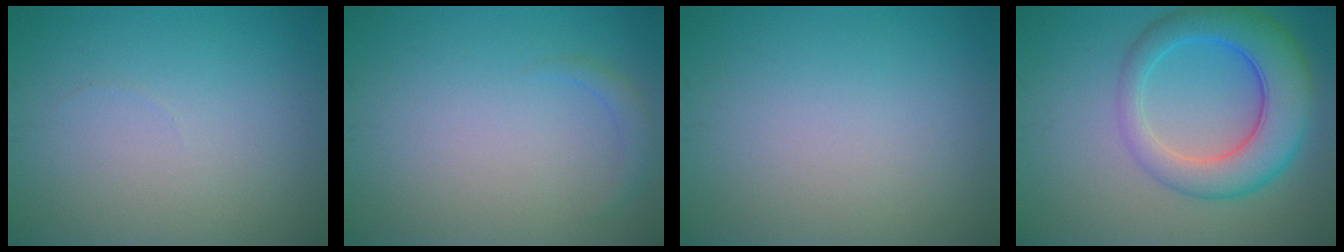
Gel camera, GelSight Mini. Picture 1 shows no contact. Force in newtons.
{"total": 1.1, "press": 1.1, "slide": 0.1}
{"total": 0.0}
{"total": 7.5, "press": 7.5, "slide": 0.2}